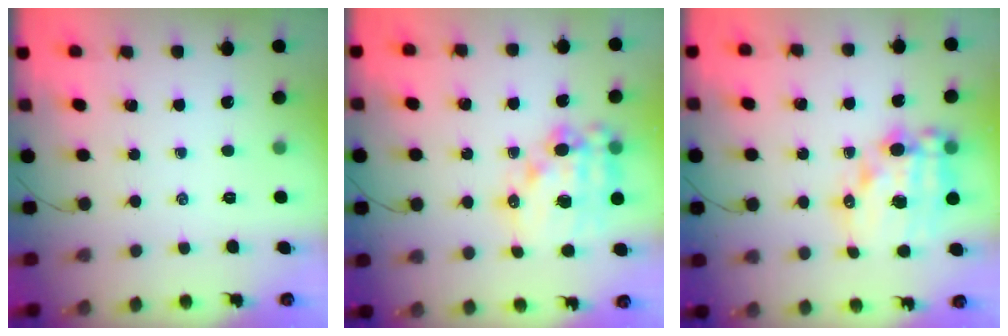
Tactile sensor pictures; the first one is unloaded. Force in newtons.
{"total": 16.3, "press": 15.9, "slide": 3.5}
{"total": 16.0, "press": 15.6, "slide": 3.5}